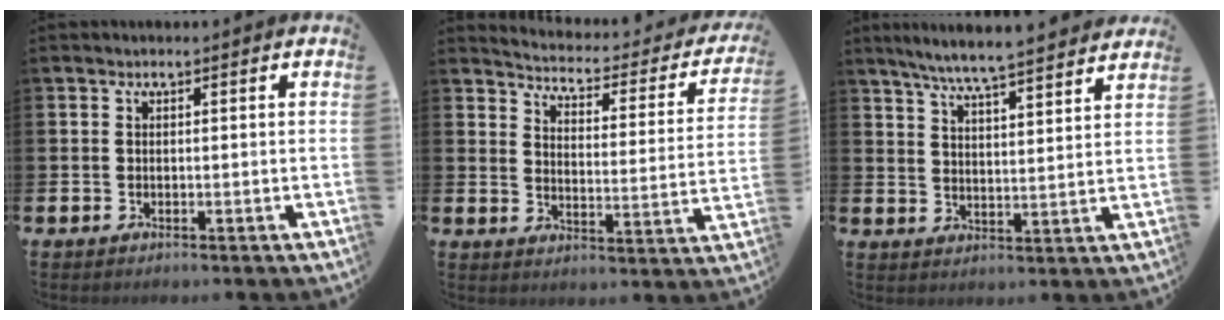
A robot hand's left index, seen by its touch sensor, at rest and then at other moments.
{"total": 3.8, "force": [3.6, 1.0, 1.0], "torque": [-0.037, -0.037, 0.050]}
{"total": 6.8, "force": [6.5, -0.3, 2.0], "torque": [-0.062, -0.038, 0.114]}